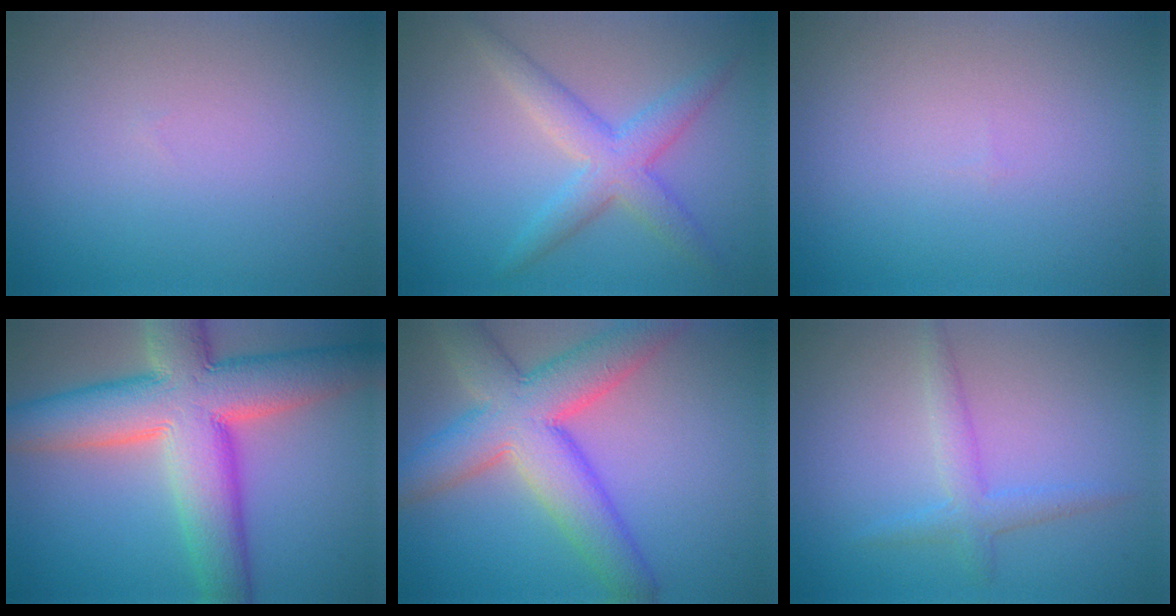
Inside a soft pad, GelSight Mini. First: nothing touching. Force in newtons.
{"total": 3.9, "press": 3.9, "slide": 0.1}
{"total": 0.0}
{"total": 12.0, "press": 12.0, "slide": 0.8}
{"total": 8.8, "press": 8.8, "slide": 0.8}
{"total": 2.2, "press": 2.2, "slide": 0.1}